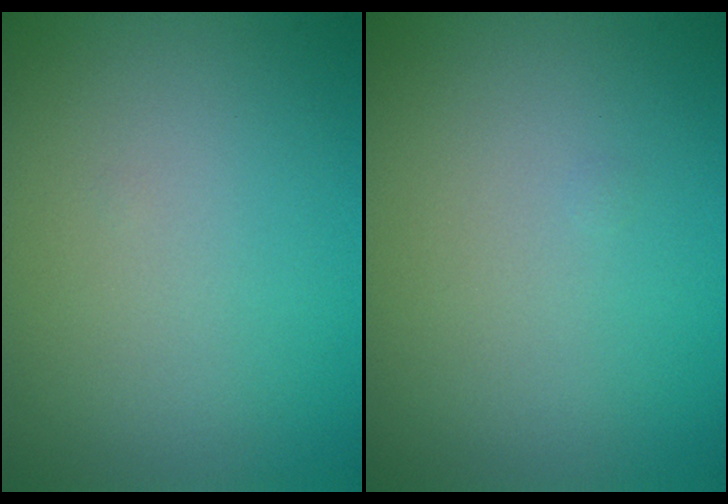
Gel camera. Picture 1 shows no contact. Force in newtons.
{"total": 0.0}